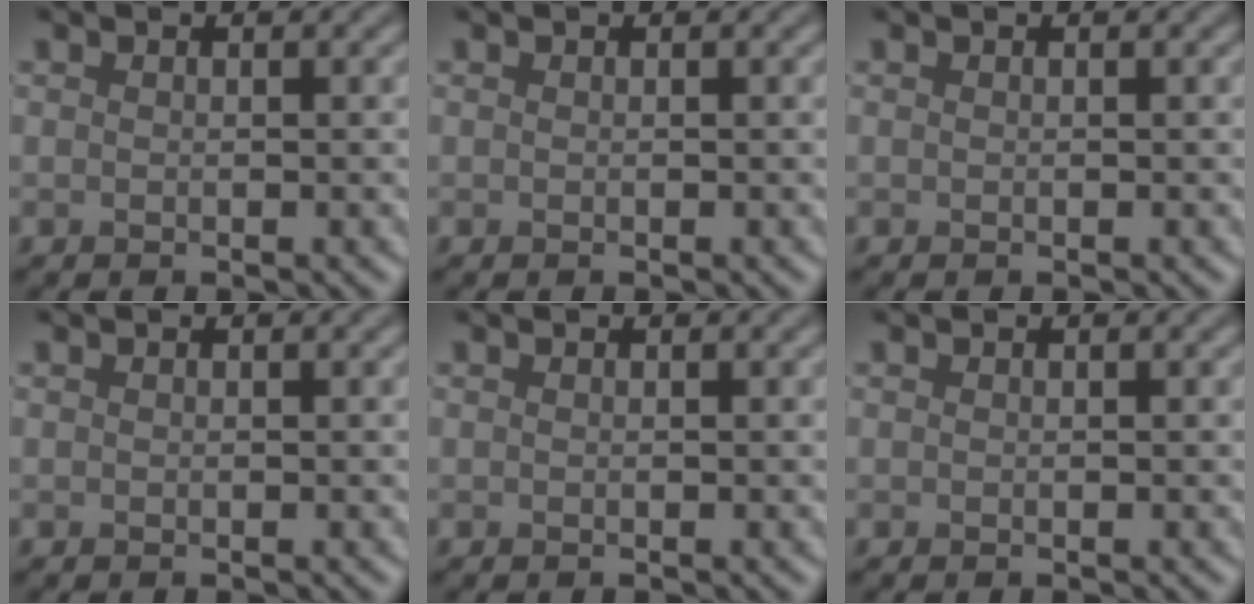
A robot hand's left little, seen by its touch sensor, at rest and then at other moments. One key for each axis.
{"total": 0.0}
{"total": 0.0}
{"total": 0.0}
{"total": 0.0}
{"total": 0.0}